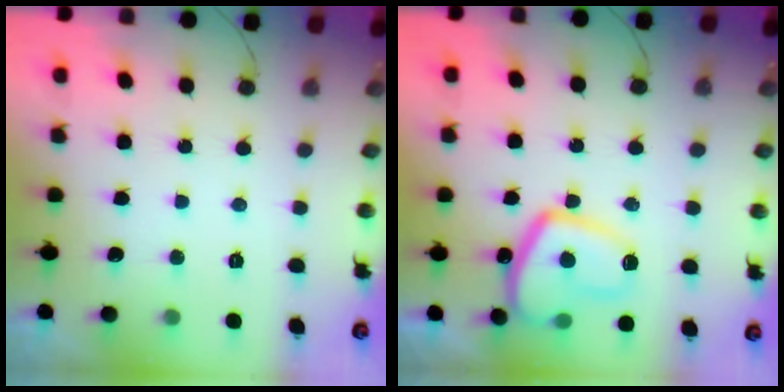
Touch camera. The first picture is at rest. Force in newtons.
{"total": 13.8, "press": 13.7, "slide": 1.4}